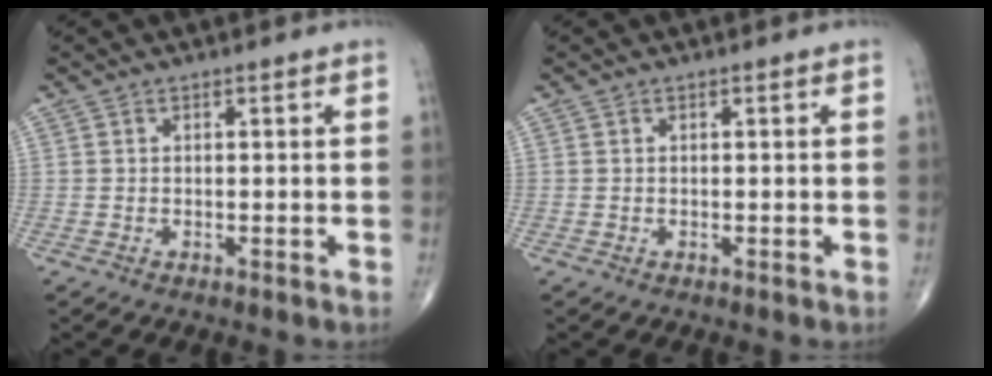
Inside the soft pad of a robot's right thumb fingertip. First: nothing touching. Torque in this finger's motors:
{"motor_torque": [0.01, 0.01, -0.01, -0.01, 0.00]}